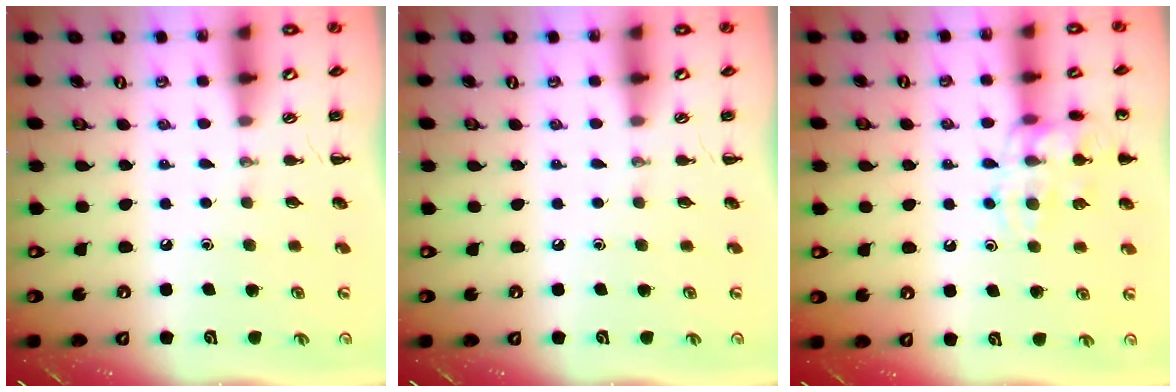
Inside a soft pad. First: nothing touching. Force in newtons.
{"total": 0.0}
{"total": 14.6, "press": 14.5, "slide": 1.5}